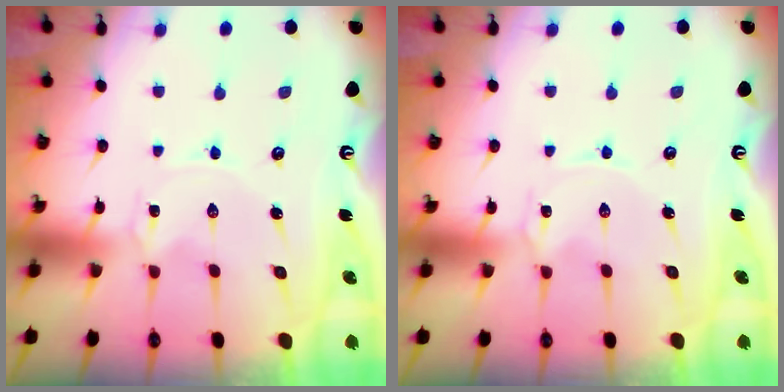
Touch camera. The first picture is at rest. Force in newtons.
{"total": 0.0}